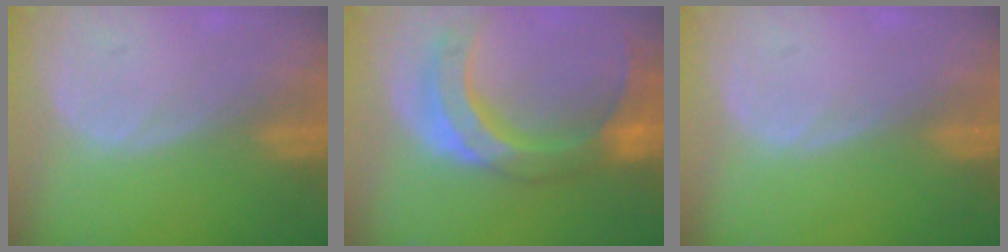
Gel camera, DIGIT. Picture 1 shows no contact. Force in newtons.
{"total": 11.5, "press": 9.7, "slide": 6.1}
{"total": 0.0}